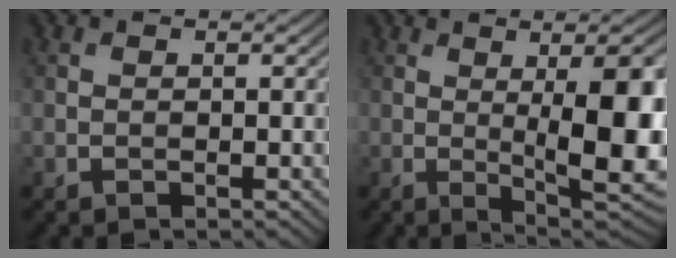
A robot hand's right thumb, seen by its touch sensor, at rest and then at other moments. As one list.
[{"total": 13.4, "force": [0.5, 3.9, 12.8], "torque": [-0.153, 0.012, 0.003]}]